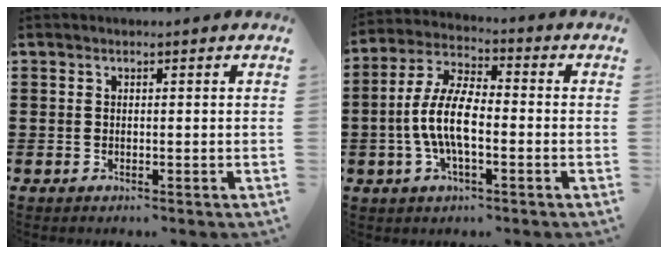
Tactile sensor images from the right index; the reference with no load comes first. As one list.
[{"total": 8.7, "force": [-1.9, 3.4, 7.7], "torque": [-0.180, -0.008, -0.044]}]